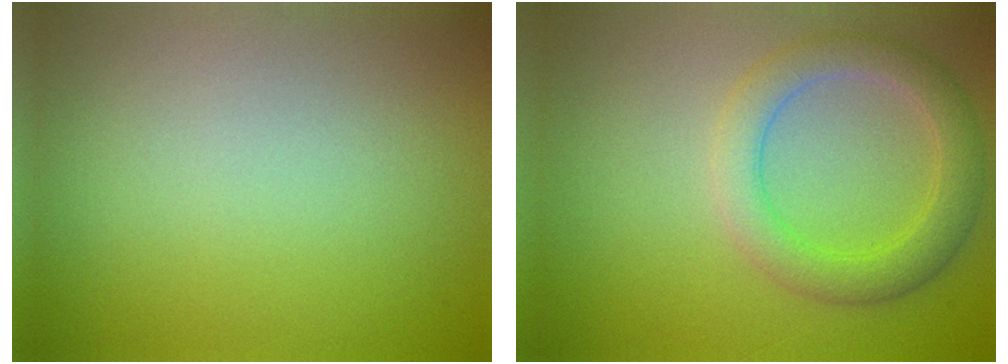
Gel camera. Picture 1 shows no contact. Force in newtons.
{"total": 4.0, "press": 4.0, "slide": 0.2}